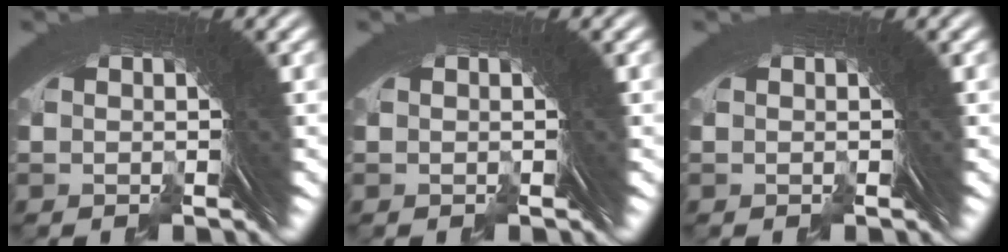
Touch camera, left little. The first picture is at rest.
{"total": 0.0}
{"total": 0.0}